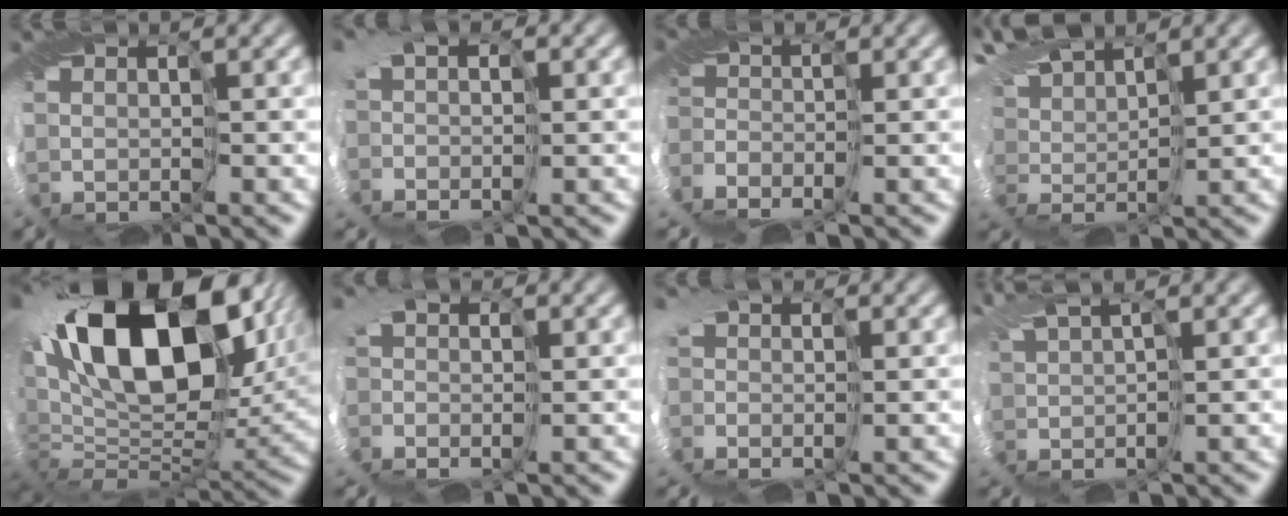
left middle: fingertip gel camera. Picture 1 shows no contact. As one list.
[{"total": 3.2, "force": [-0.4, 2.0, 2.5], "torque": [-0.036, 0.005, -0.010]}, {"total": 3.6, "force": [-3.3, 1.3, 0.5], "torque": [-0.005, -0.009, -0.059]}, {"total": 7.0, "force": [5.5, 2.3, 3.6], "torque": [-0.102, 0.026, 0.096]}, {"total": 17.2, "force": [4.8, 10.1, 12.9], "torque": [-0.234, 0.007, 0.084]}, {"total": 3.8, "force": [-0.9, 2.8, 2.4], "torque": [-0.028, 0.010, -0.019]}, {"total": 3.7, "force": [-0.8, 2.7, 2.4], "torque": [-0.038, 0.004, -0.012]}, {"total": 1.8, "force": [1.4, 0.0, 1.1], "torque": [-0.038, 0.018, 0.033]}]